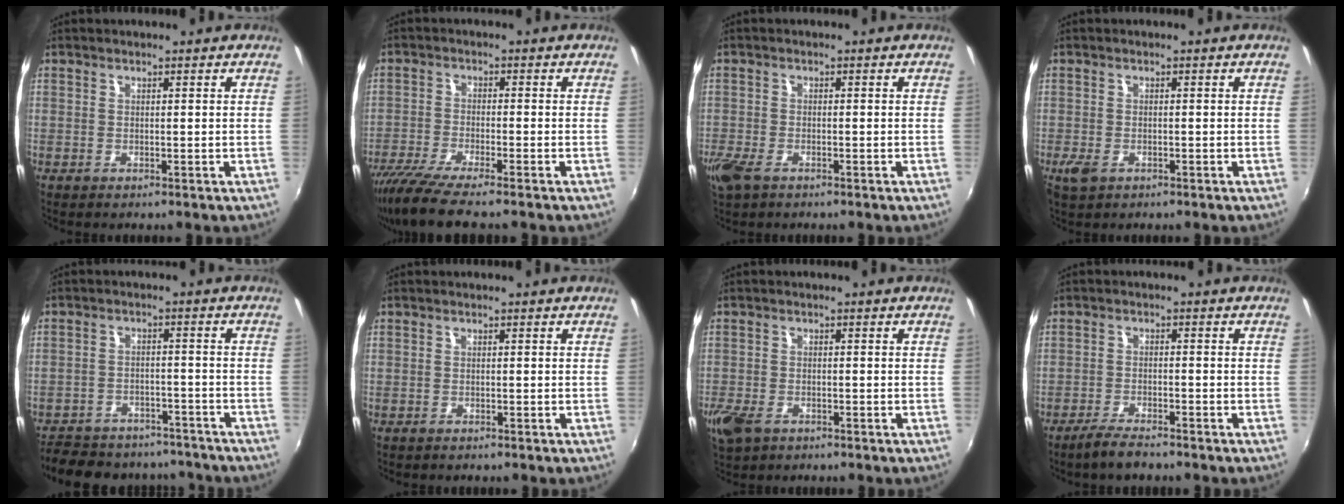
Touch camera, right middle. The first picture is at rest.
{"total": 9.1, "force": [-7.6, 0.3, 5.0], "torque": [-0.114, -0.036, -0.138]}
{"total": 4.9, "force": [-3.2, 2.3, 3.0], "torque": [-0.079, -0.013, -0.062]}
{"total": 3.2, "force": [-1.7, 1.9, 1.9], "torque": [-0.043, -0.008, -0.031]}
{"total": 19.2, "force": [-16.2, 7.8, 6.9], "torque": [-0.158, 0.018, -0.213]}
{"total": 0.0}
{"total": 6.3, "force": [-3.7, 3.6, 3.6], "torque": [-0.095, -0.018, -0.070]}
{"total": 4.2, "force": [-3.6, 0.7, 2.0], "torque": [-0.061, -0.005, -0.070]}